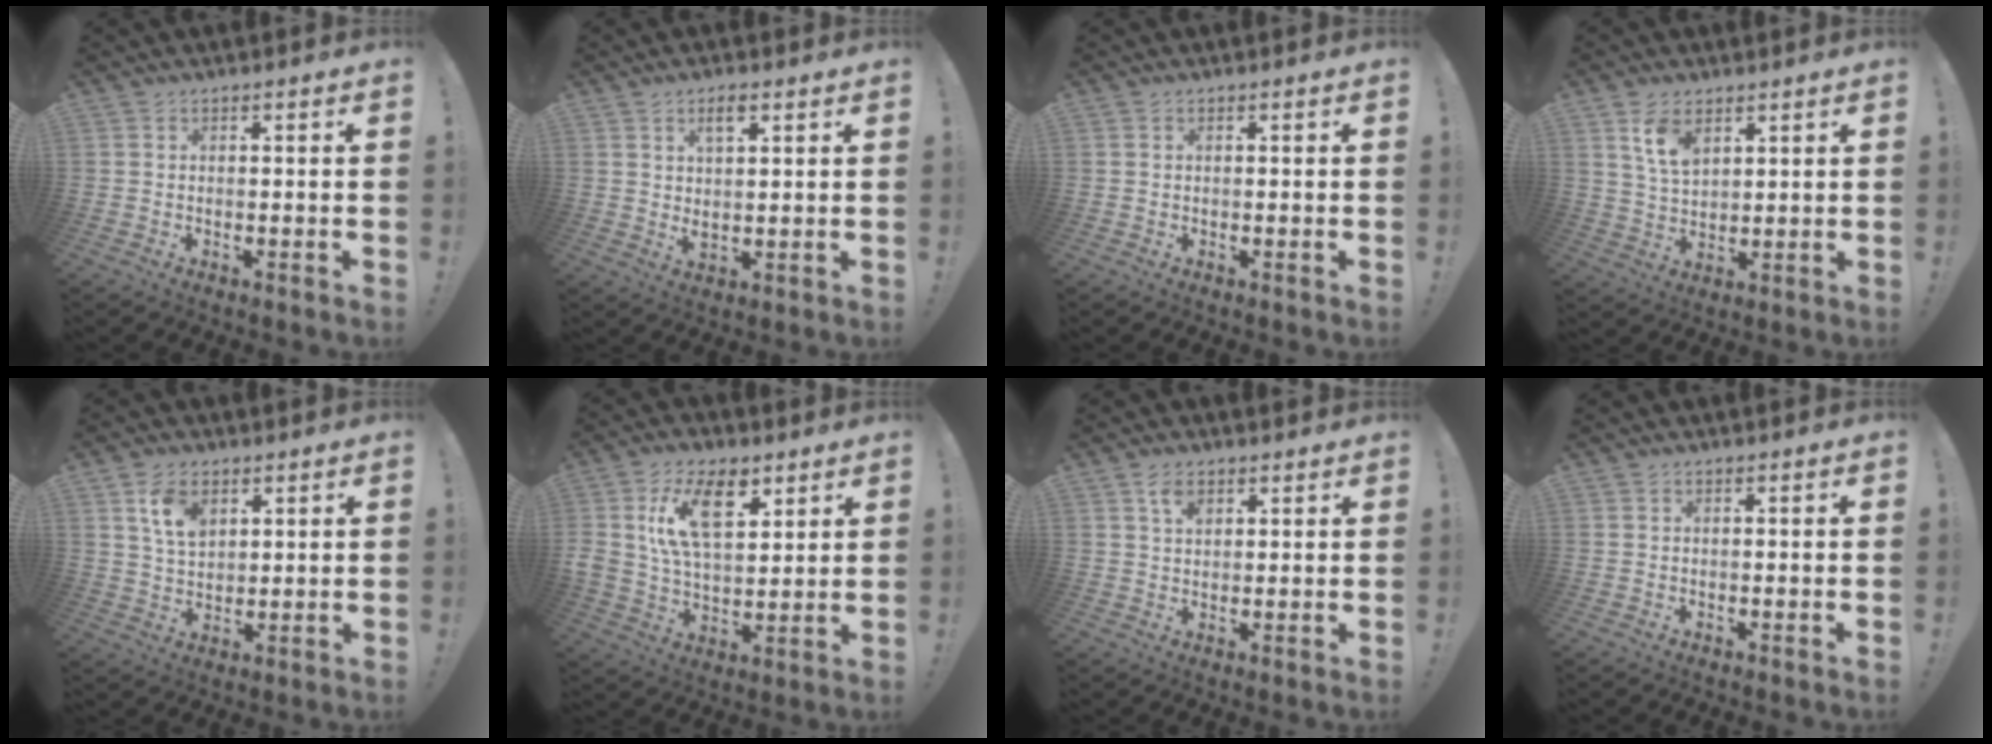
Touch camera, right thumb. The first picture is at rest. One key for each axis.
{"total": 5.3, "fx": 2.7, "fy": 2.1, "fz": 4.1, "tx": -0.067, "ty": -0.009, "tz": 0.045}
{"total": 0.0}
{"total": 8.2, "fx": 4.6, "fy": 4.6, "fz": 4.9, "tx": -0.081, "ty": -0.018, "tz": 0.085}
{"total": 8.3, "fx": 4.2, "fy": 5.1, "fz": 4.9, "tx": -0.079, "ty": -0.011, "tz": 0.079}
{"total": 15.9, "fx": 7.2, "fy": 9.0, "fz": 11.1, "tx": -0.206, "ty": -0.021, "tz": 0.128}
{"total": 4.0, "fx": 2.2, "fy": 2.2, "fz": 2.5, "tx": -0.041, "ty": -0.007, "tz": 0.037}
{"total": 0.0}